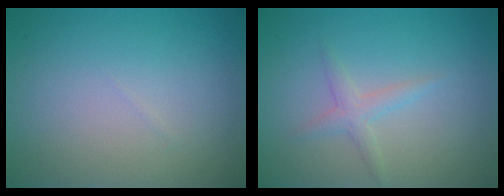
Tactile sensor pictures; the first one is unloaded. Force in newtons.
{"total": 1.6, "press": 1.6, "slide": 0.1}